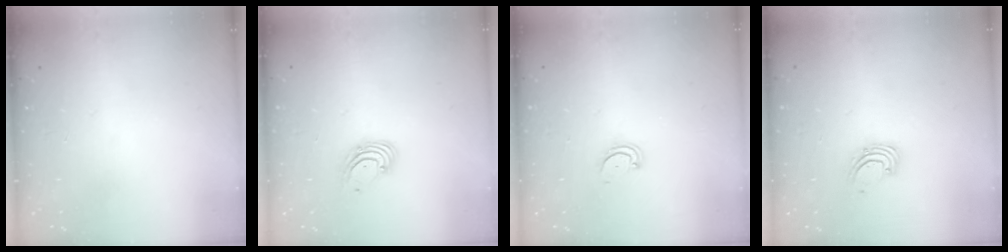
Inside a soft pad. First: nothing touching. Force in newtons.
{"total": 2.6, "press": 2.6, "slide": 0.1}
{"total": 2.7, "press": 2.7, "slide": 0.3}
{"total": 2.3, "press": 2.3, "slide": 0.2}